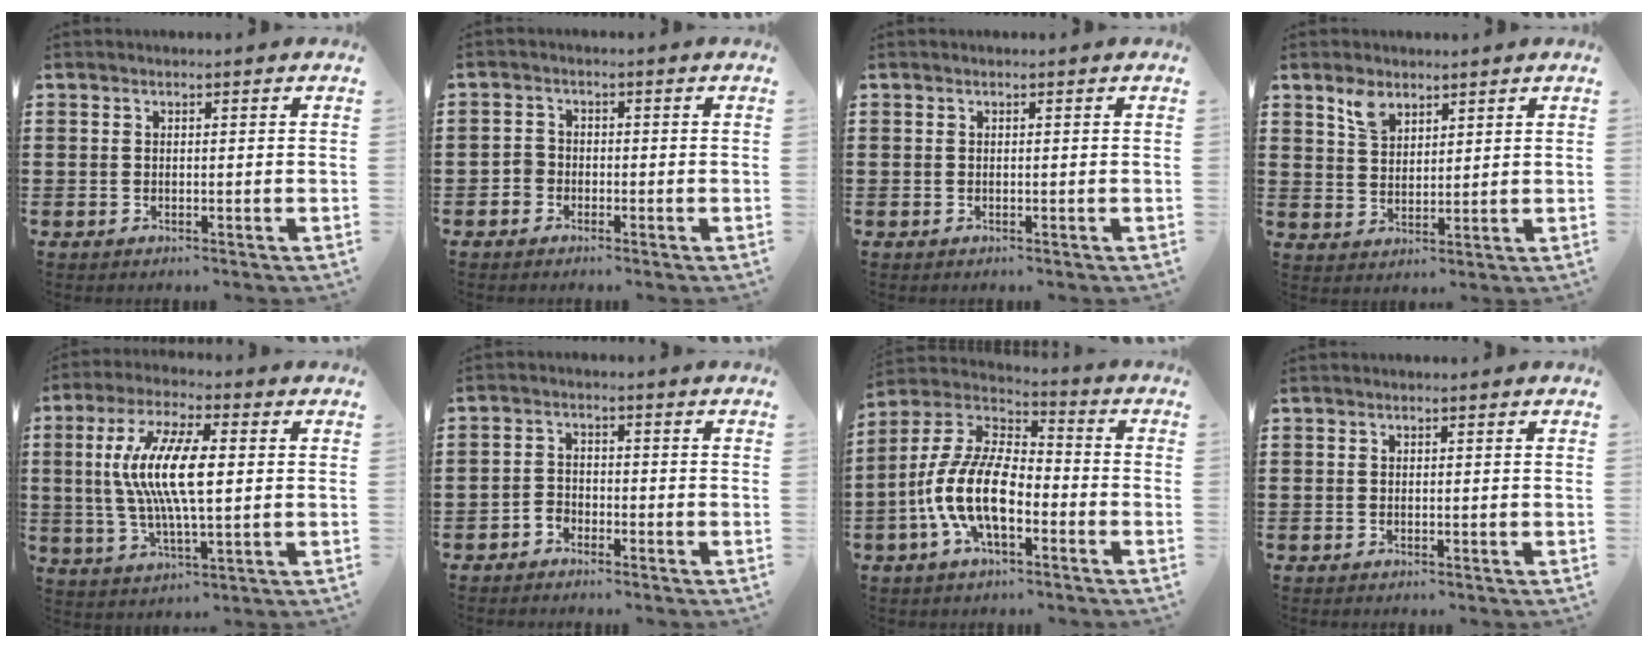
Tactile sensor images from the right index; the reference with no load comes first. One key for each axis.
{"total": 2.0, "fx": -1.1, "fy": 1.7, "fz": 0.4, "tx": -0.013, "ty": 0.004, "tz": -0.024}
{"total": 0.0}
{"total": 4.1, "fx": 3.0, "fy": 2.3, "fz": 1.8, "tx": -0.037, "ty": 0.002, "tz": 0.055}
{"total": 11.4, "fx": 1.0, "fy": 3.6, "fz": 10.8, "tx": -0.226, "ty": 0.000, "tz": 0.012}
{"total": 2.4, "fx": -2.1, "fy": 1.1, "fz": -0.1, "tx": -0.007, "ty": 0.003, "tz": -0.045}
{"total": 12.4, "fx": -4.6, "fy": 5.6, "fz": 10.0, "tx": -0.245, "ty": -0.002, "tz": -0.095}
{"total": 0.0}